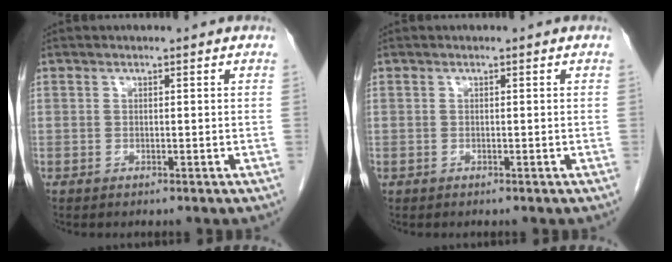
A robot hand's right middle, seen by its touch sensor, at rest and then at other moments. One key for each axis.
{"total": 0.0}